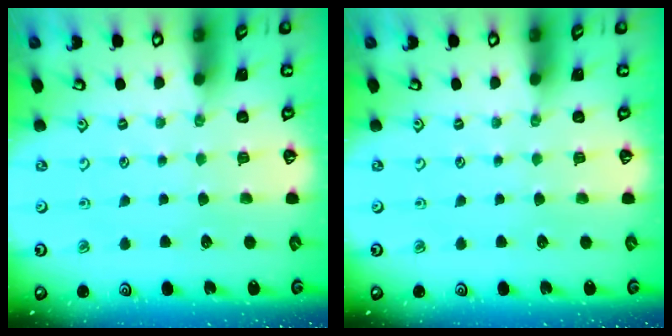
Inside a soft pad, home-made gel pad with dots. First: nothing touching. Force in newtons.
{"total": 0.0}